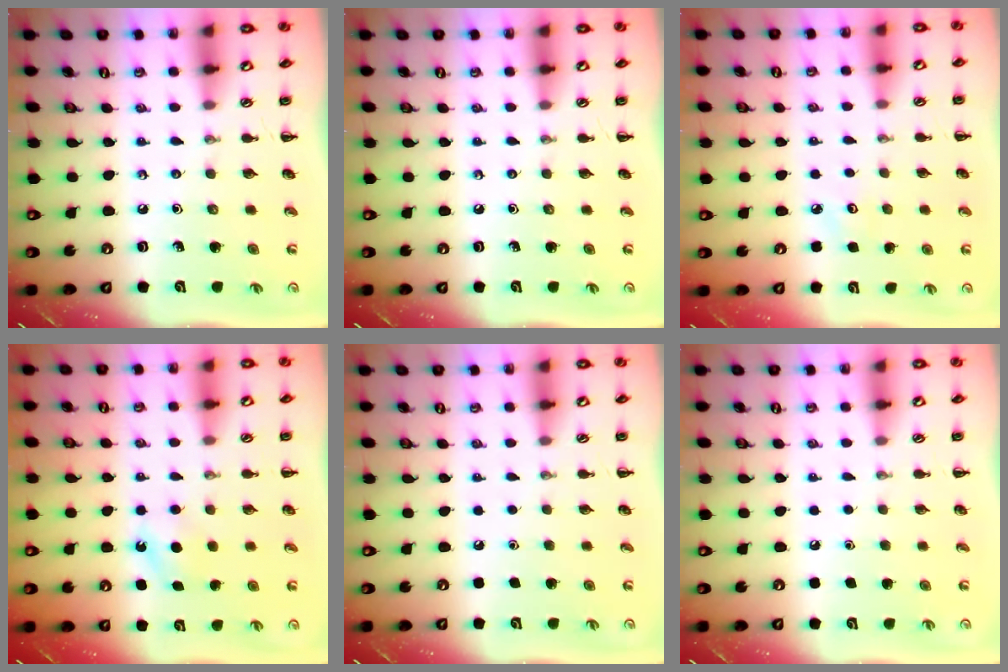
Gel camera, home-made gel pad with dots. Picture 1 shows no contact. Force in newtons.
{"total": 0.0}
{"total": 2.8, "press": 2.7, "slide": 0.8}
{"total": 4.9, "press": 4.7, "slide": 1.2}
{"total": 1.6, "press": 1.6, "slide": 0.1}
{"total": 1.8, "press": 1.7, "slide": 0.1}